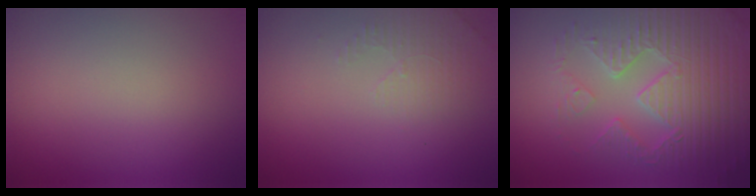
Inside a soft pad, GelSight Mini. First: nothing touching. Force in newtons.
{"total": 1.9, "press": 1.8, "slide": 0.6}
{"total": 6.6, "press": 5.5, "slide": 3.6}